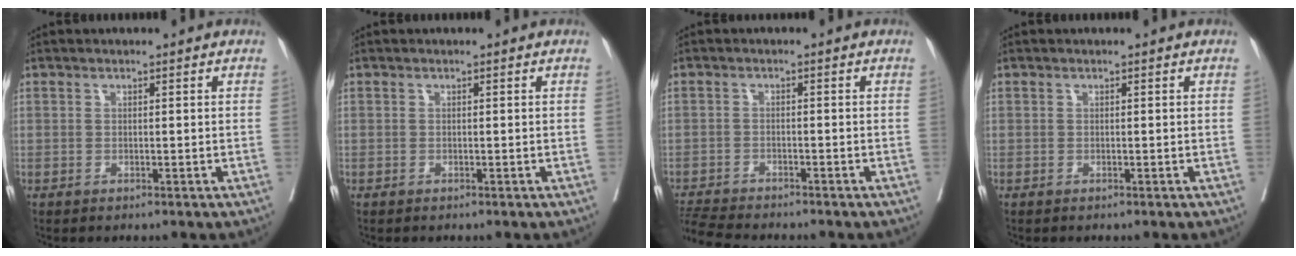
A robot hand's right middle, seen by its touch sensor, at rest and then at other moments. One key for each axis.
{"total": 0.0}
{"total": 6.9, "fx": -6.5, "fy": 0.2, "fz": 2.1, "tx": -0.038, "ty": -0.018, "tz": -0.111}
{"total": 0.0}